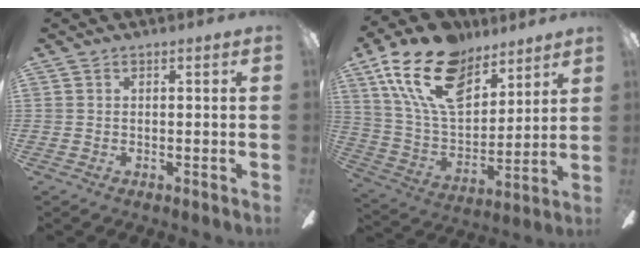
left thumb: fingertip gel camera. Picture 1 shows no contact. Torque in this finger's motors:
{"motor_torque": [0.35, 0.57, 1.50, -1.27, 0.49]}